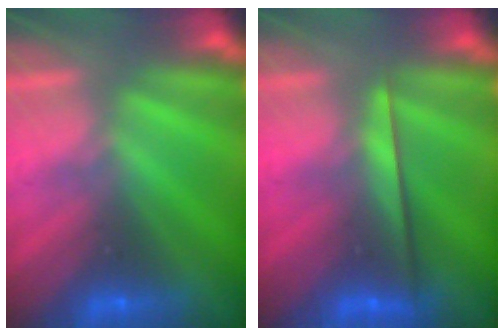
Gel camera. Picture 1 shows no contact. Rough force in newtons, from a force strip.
{"total": 2.3}